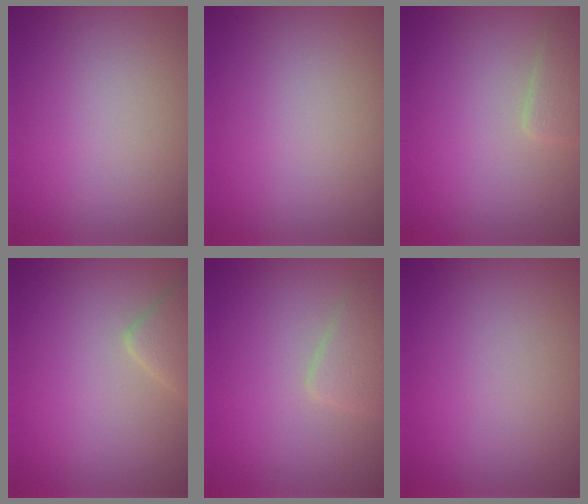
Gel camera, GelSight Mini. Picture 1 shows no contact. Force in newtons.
{"total": 0.0}
{"total": 1.8, "press": 1.8, "slide": 0.2}
{"total": 2.3, "press": 2.3, "slide": 0.1}
{"total": 2.0, "press": 2.0, "slide": 0.1}
{"total": 0.0}